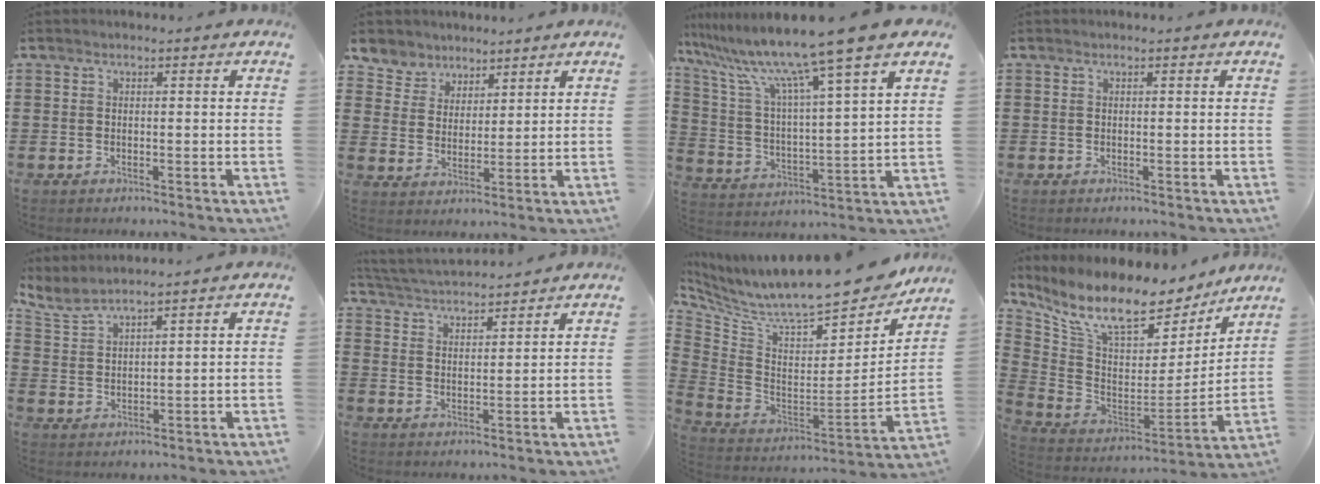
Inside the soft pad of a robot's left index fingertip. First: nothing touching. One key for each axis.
{"total": 5.0, "fx": 4.2, "fy": 2.7, "fz": -0.4, "tx": -0.020, "ty": -0.011, "tz": 0.077}
{"total": 11.3, "fx": 9.3, "fy": -1.0, "fz": 6.4, "tx": -0.162, "ty": -0.061, "tz": 0.146}
{"total": 0.0}
{"total": 4.1, "fx": 3.8, "fy": 0.8, "fz": 1.5, "tx": -0.044, "ty": -0.014, "tz": 0.068}
{"total": 3.7, "fx": 3.7, "fy": -0.1, "fz": 0.4, "tx": -0.023, "ty": -0.019, "tz": 0.063}
{"total": 10.7, "fx": 8.7, "fy": 2.1, "fz": 5.8, "tx": -0.126, "ty": -0.070, "tz": 0.143}
{"total": 10.9, "fx": 8.1, "fy": 4.0, "fz": 6.1, "tx": -0.148, "ty": -0.054, "tz": 0.141}